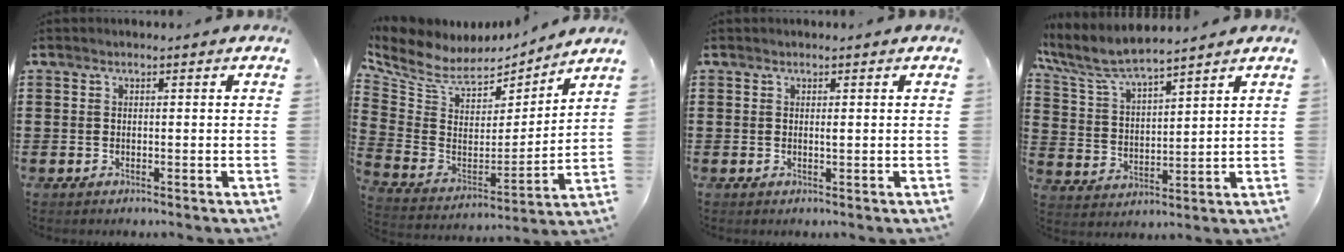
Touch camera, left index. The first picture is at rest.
{"total": 7.5, "force": [6.0, 3.8, 2.4], "torque": [-0.085, -0.042, 0.107]}
{"total": 0.7, "force": [0.3, 0.1, 0.6], "torque": [-0.013, -0.001, 0.006]}
{"total": 7.2, "force": [6.4, 0.9, 3.0], "torque": [-0.085, -0.029, 0.113]}